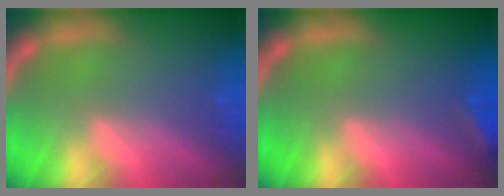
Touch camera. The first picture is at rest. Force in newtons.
{"total": 2.4}